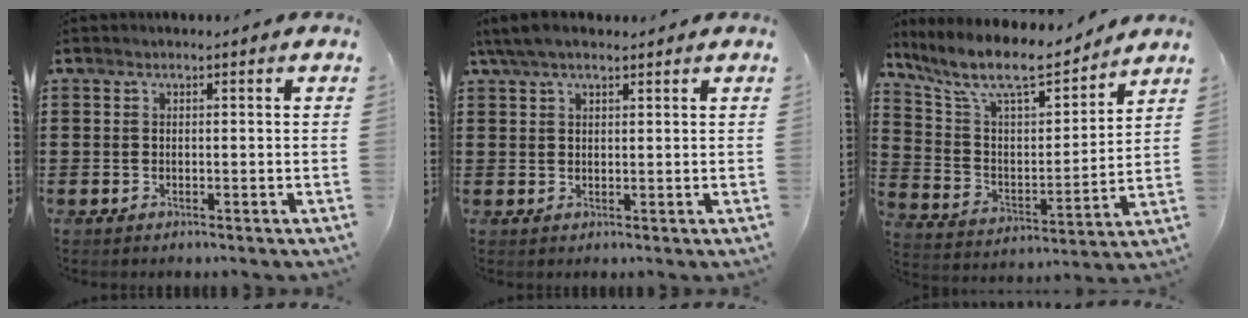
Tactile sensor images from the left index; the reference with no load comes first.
{"total": 3.7, "force": [2.6, 1.2, 2.4], "torque": [-0.052, 0.005, 0.049]}
{"total": 10.7, "force": [8.8, 2.4, 5.6], "torque": [-0.146, -0.049, 0.151]}